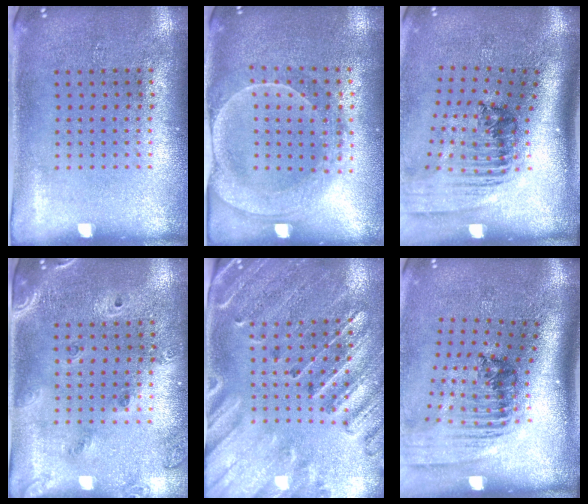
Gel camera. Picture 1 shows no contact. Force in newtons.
{"total": 2.1, "press": 2.0, "slide": 0.7}
{"total": 2.0, "press": 1.4, "slide": 1.4}
{"total": 1.5, "press": 1.4, "slide": 0.7}
{"total": 2.8, "press": 2.6, "slide": 0.9}
{"total": 2.0, "press": 1.4, "slide": 1.4}